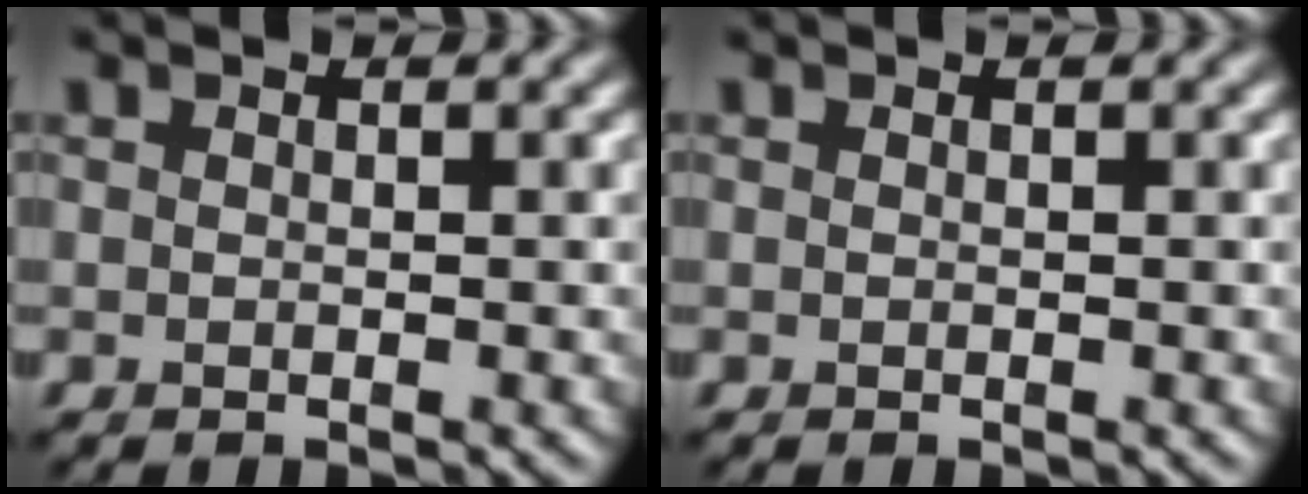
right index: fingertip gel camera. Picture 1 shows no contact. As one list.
[{"total": 0.0}]